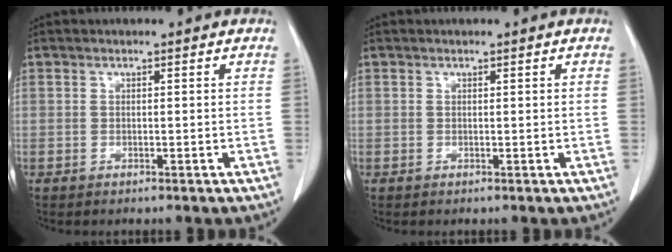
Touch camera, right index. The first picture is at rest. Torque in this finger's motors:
{"motor_torque": [-0.02, 0.03, 0.00, -0.01]}